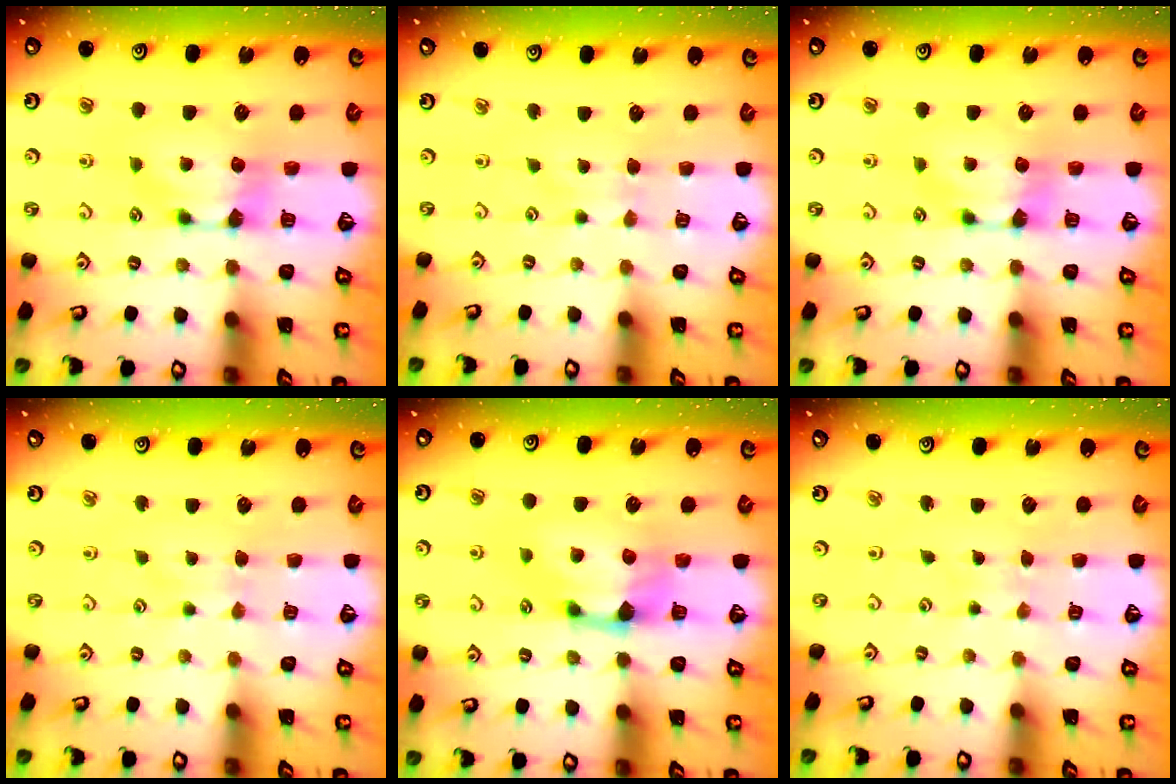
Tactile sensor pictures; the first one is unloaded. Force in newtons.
{"total": 2.7, "press": 2.7, "slide": 0.5}
{"total": 0.0}
{"total": 2.7, "press": 2.7, "slide": 0.5}
{"total": 1.7, "press": 1.1, "slide": 1.3}
{"total": 4.9, "press": 4.9, "slide": 0.3}